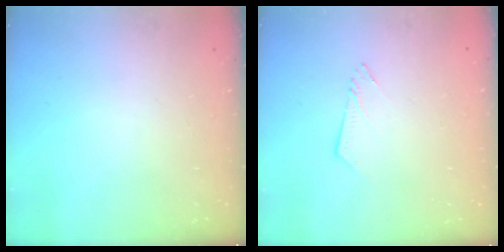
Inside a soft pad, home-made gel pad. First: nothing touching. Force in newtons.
{"total": 2.9, "press": 2.9, "slide": 0.3}